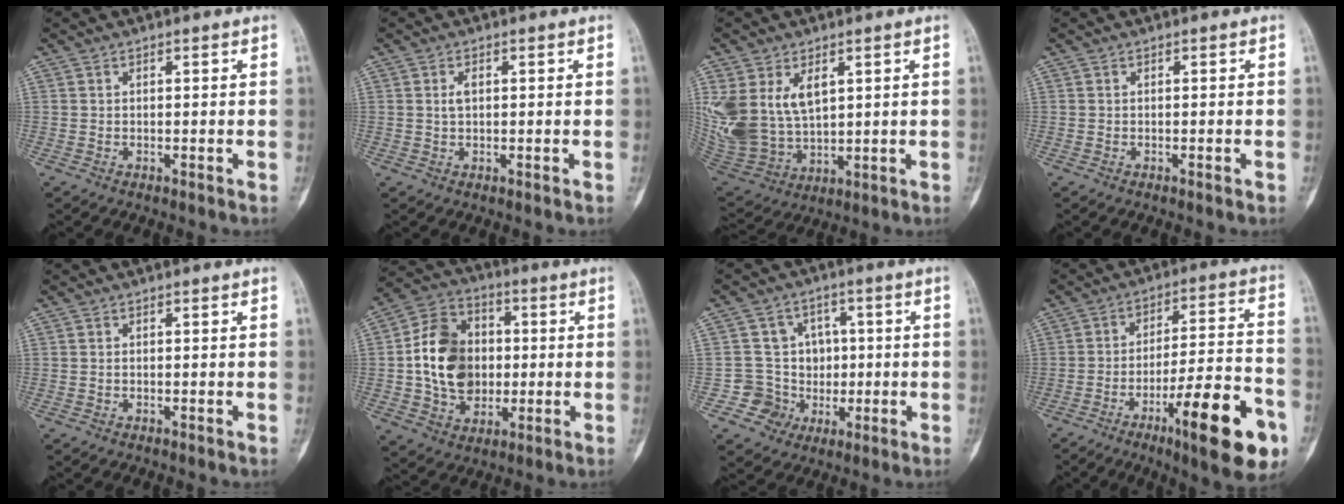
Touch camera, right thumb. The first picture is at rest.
{"total": 1.8, "force": [0.4, 1.0, 1.4], "torque": [-0.028, 0.003, 0.008]}
{"total": 15.7, "force": [4.6, 10.4, 10.8], "torque": [-0.233, -0.017, 0.116]}
{"total": 0.6, "force": [-0.3, 0.0, 0.5], "torque": [-0.008, -0.001, -0.002]}
{"total": 0.0}
{"total": 16.2, "force": [0.2, 12.6, 10.2], "torque": [-0.151, 0.017, 0.004]}
{"total": 8.5, "force": [-0.7, 8.5, 0.7], "torque": [0.046, 0.027, -0.006]}
{"total": 20.3, "force": [-9.4, 4.4, 17.4], "torque": [-0.235, 0.046, -0.137]}